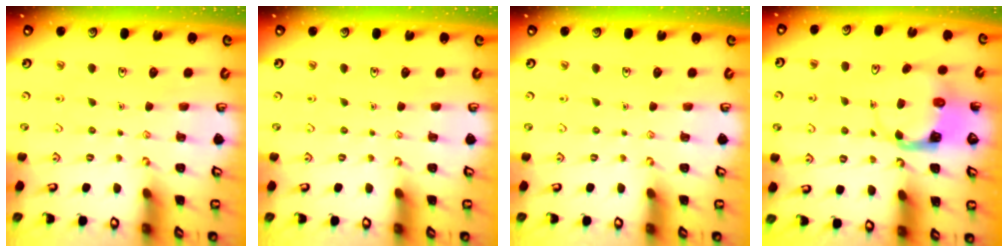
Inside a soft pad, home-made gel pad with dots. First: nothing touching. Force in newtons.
{"total": 0.0}
{"total": 0.0}
{"total": 3.9, "press": 3.8, "slide": 0.5}